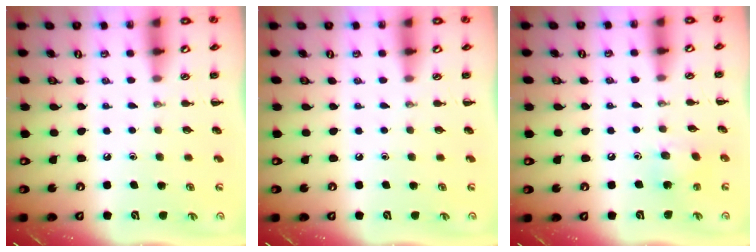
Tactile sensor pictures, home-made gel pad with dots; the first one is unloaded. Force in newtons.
{"total": 0.0}
{"total": 6.4, "press": 6.2, "slide": 1.5}